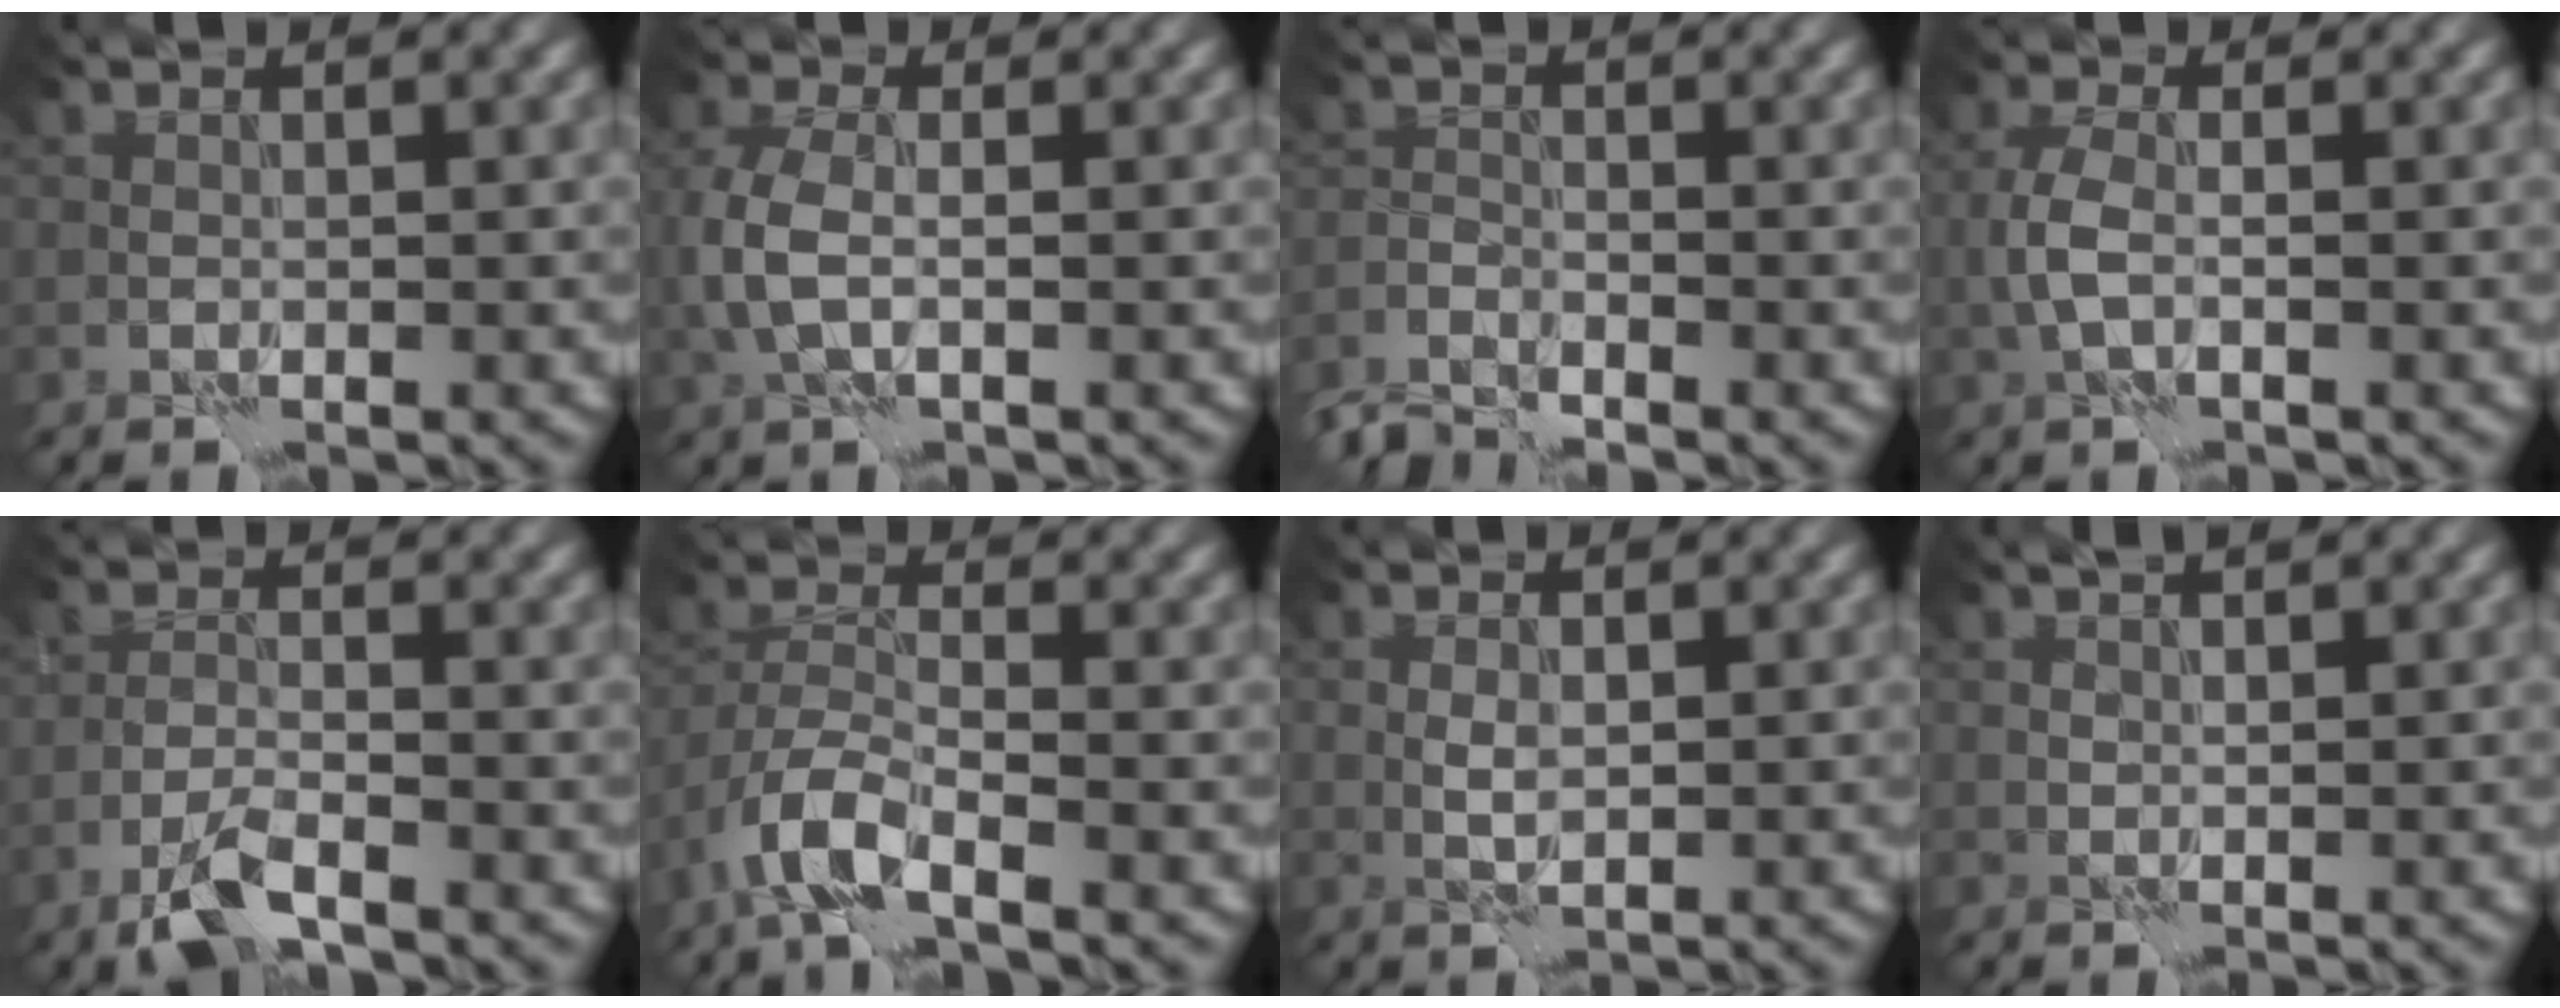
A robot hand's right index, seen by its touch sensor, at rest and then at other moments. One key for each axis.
{"total": 4.1, "fx": -0.2, "fy": 2.3, "fz": 3.4, "tx": -0.091, "ty": 0.002, "tz": -0.009}
{"total": 3.1, "fx": -2.9, "fy": 0.7, "fz": 0.7, "tx": -0.016, "ty": -0.006, "tz": -0.068}
{"total": 2.5, "fx": -0.5, "fy": 1.1, "fz": 2.3, "tx": -0.055, "ty": 0.004, "tz": -0.013}
{"total": 3.6, "fx": -2.6, "fy": 0.8, "fz": 2.4, "tx": -0.056, "ty": 0.001, "tz": -0.059}
{"total": 5.1, "fx": -3.2, "fy": 1.8, "fz": 3.6, "tx": -0.073, "ty": 0.001, "tz": -0.071}
{"total": 0.9, "fx": 0.2, "fy": 0.3, "fz": 0.8, "tx": -0.021, "ty": 0.001, "tz": 0.006}
{"total": 0.9, "fx": 0.8, "fy": 0.1, "fz": 0.4, "tx": -0.008, "ty": 0.004, "tz": 0.017}